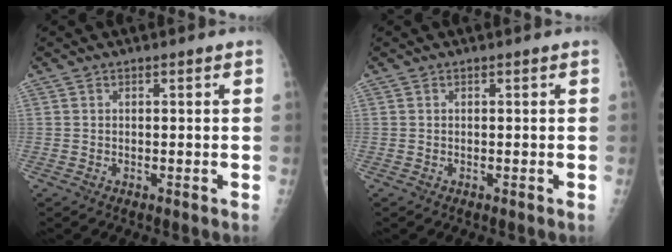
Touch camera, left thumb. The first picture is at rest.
{"total": 0.0}